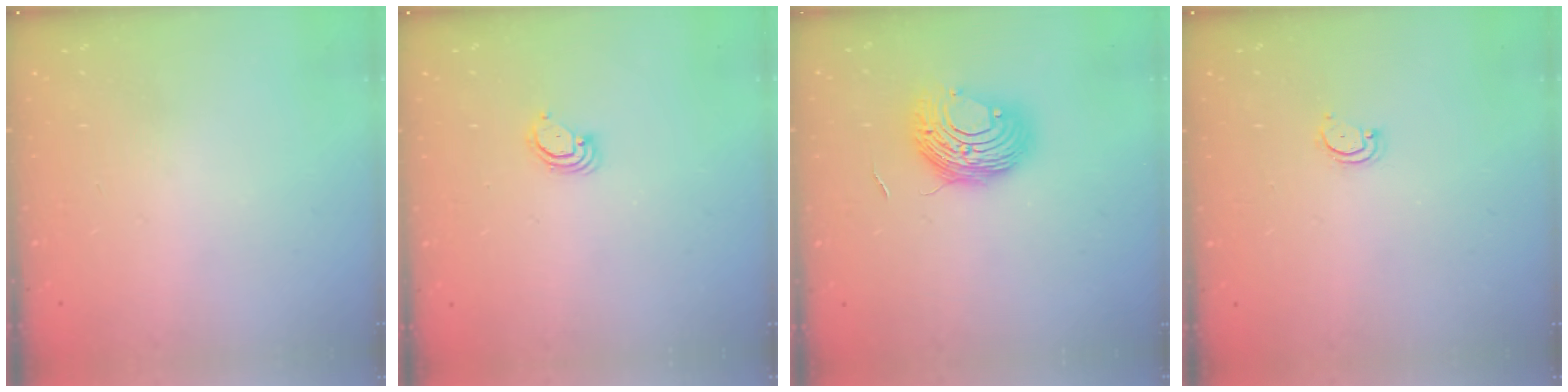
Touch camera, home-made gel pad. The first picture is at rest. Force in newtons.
{"total": 2.8, "press": 2.8, "slide": 0.3}
{"total": 10.1, "press": 10.1, "slide": 0.7}
{"total": 2.8, "press": 2.8, "slide": 0.3}